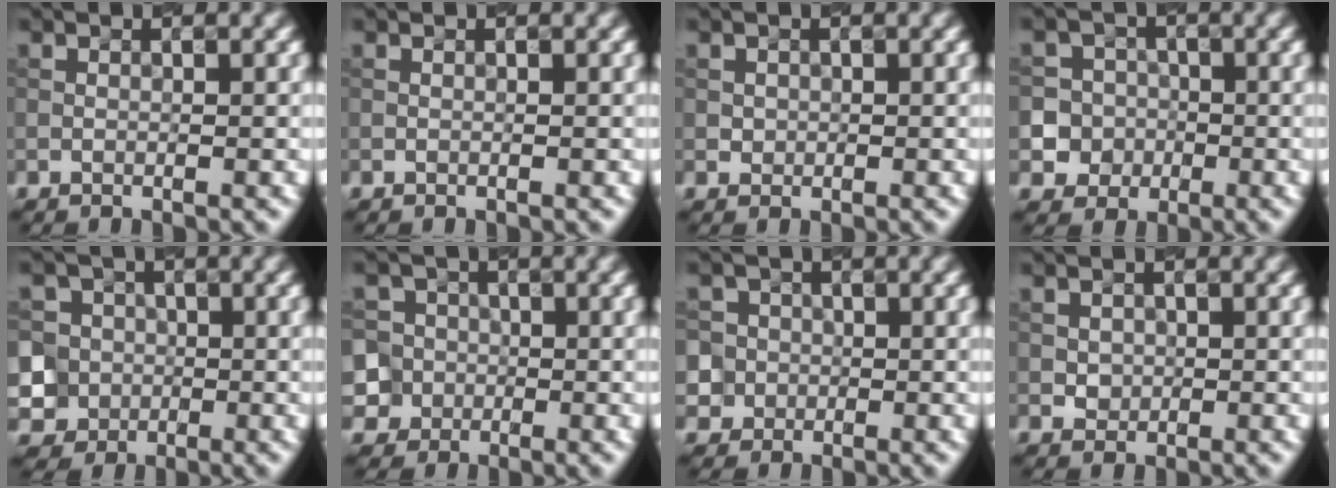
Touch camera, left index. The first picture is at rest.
{"total": 0.0}
{"total": 0.7, "force": [0.1, 0.7, 0.2], "torque": [0.002, 0.001, 0.005]}
{"total": 6.1, "force": [-1.5, 5.8, 1.0], "torque": [-0.012, 0.019, -0.049]}
{"total": 9.6, "force": [-0.7, 9.0, 3.3], "torque": [-0.091, 0.022, -0.043]}
{"total": 8.3, "force": [-1.5, 7.7, 2.5], "torque": [-0.068, 0.024, -0.057]}
{"total": 6.1, "force": [0.0, 5.9, 1.7], "torque": [-0.037, 0.033, -0.022]}
{"total": 1.4, "force": [0.2, 1.3, 0.7], "torque": [-0.013, 0.002, 0.010]}